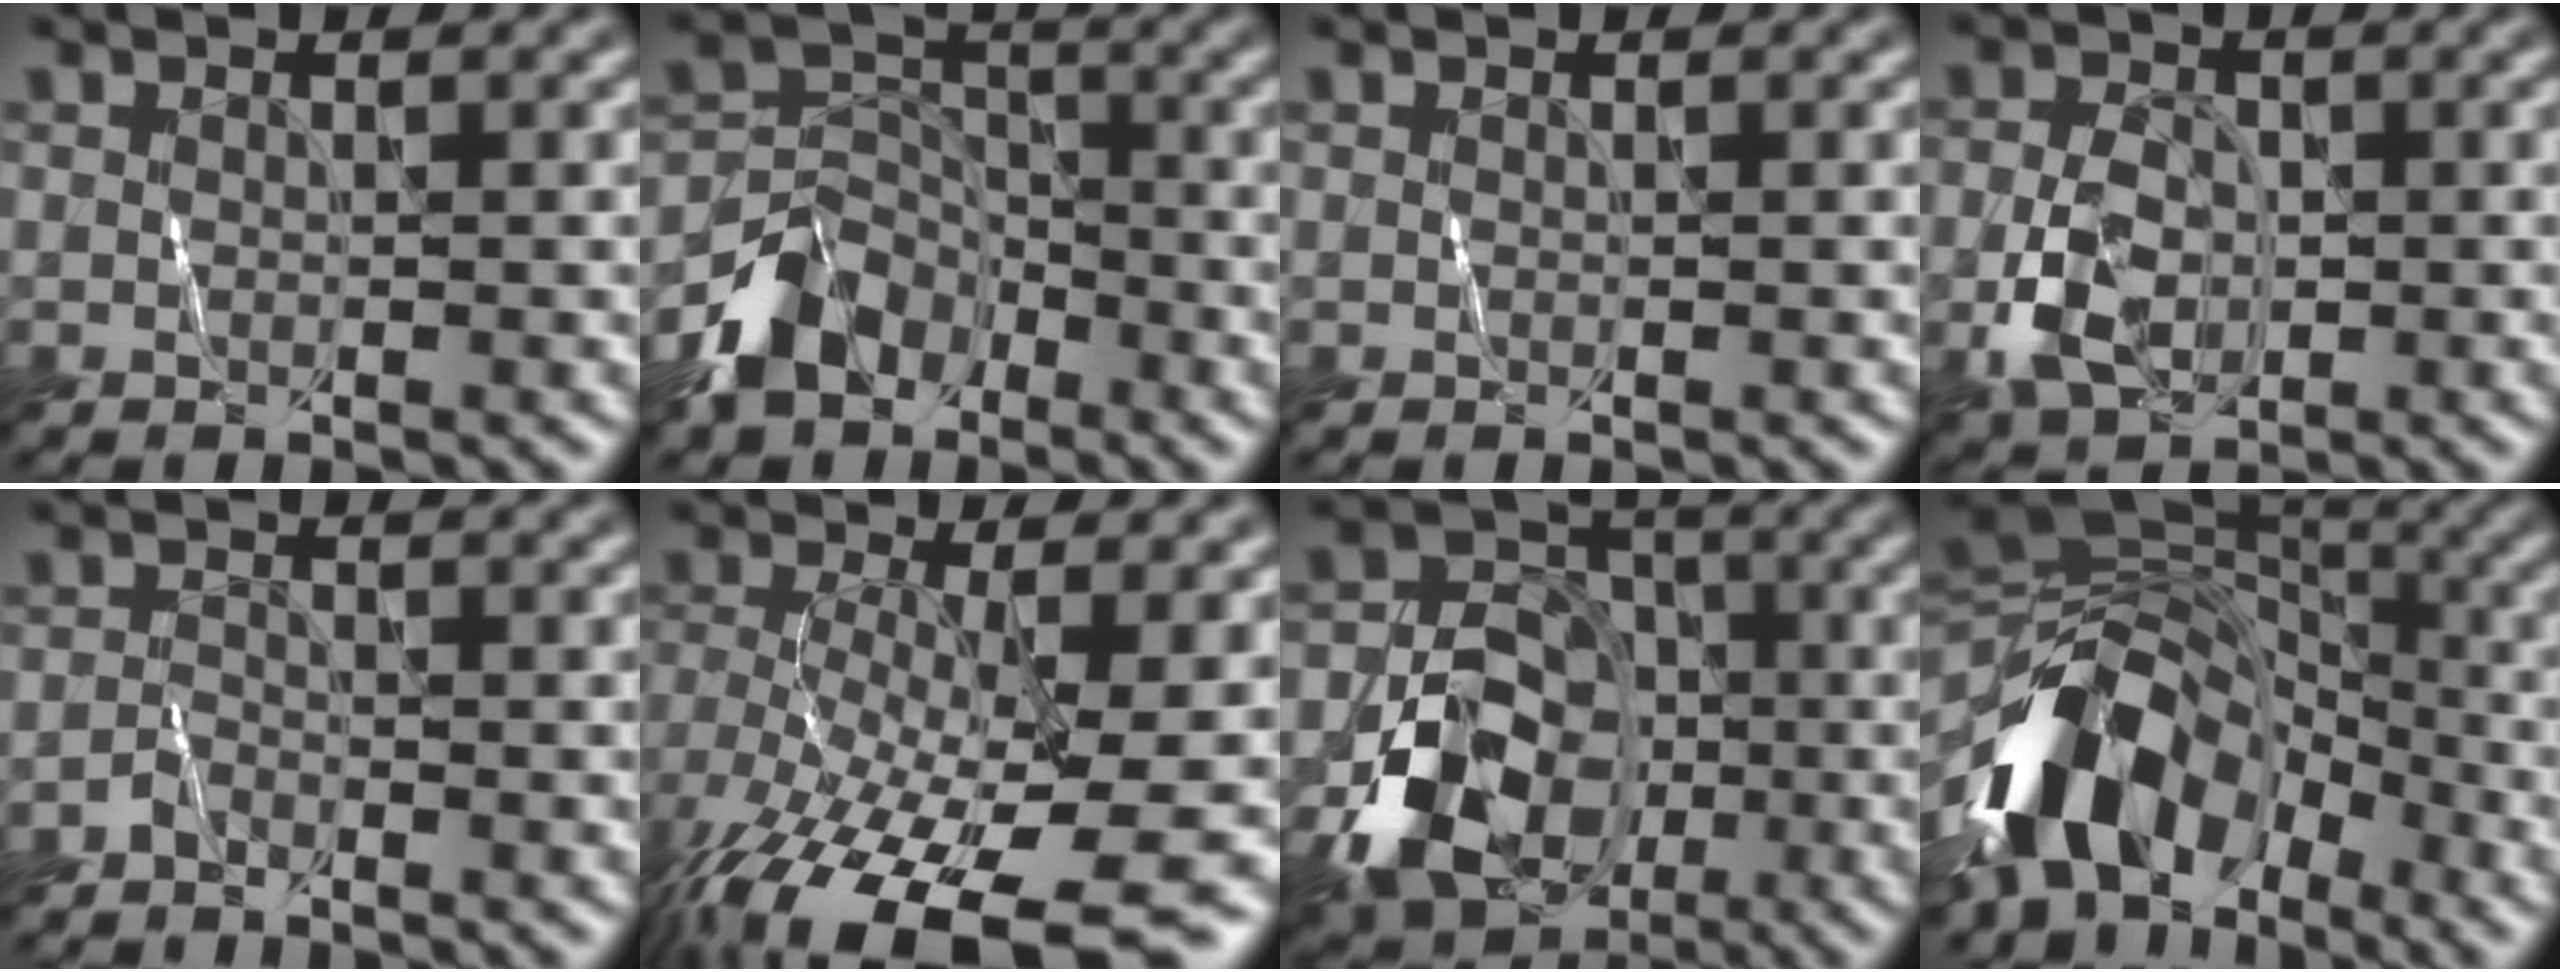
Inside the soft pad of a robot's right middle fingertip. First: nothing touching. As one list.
[{"total": 5.1, "force": [-3.6, 3.4, 1.3], "torque": [-0.024, 0.000, -0.074]}, {"total": 0.0}, {"total": 4.4, "force": [-1.0, 3.3, 2.7], "torque": [-0.063, 0.000, -0.021]}, {"total": 1.1, "force": [-1.1, 0.1, 0.1], "torque": [-0.004, 0.002, -0.024]}, {"total": 13.9, "force": [-7.1, 5.1, 10.8], "torque": [-0.216, -0.034, -0.108]}, {"total": 8.6, "force": [-3.4, 6.7, 4.2], "torque": [-0.070, -0.006, -0.064]}, {"total": 11.2, "force": [-6.2, 6.7, 6.5], "torque": [-0.112, 0.010, -0.126]}]